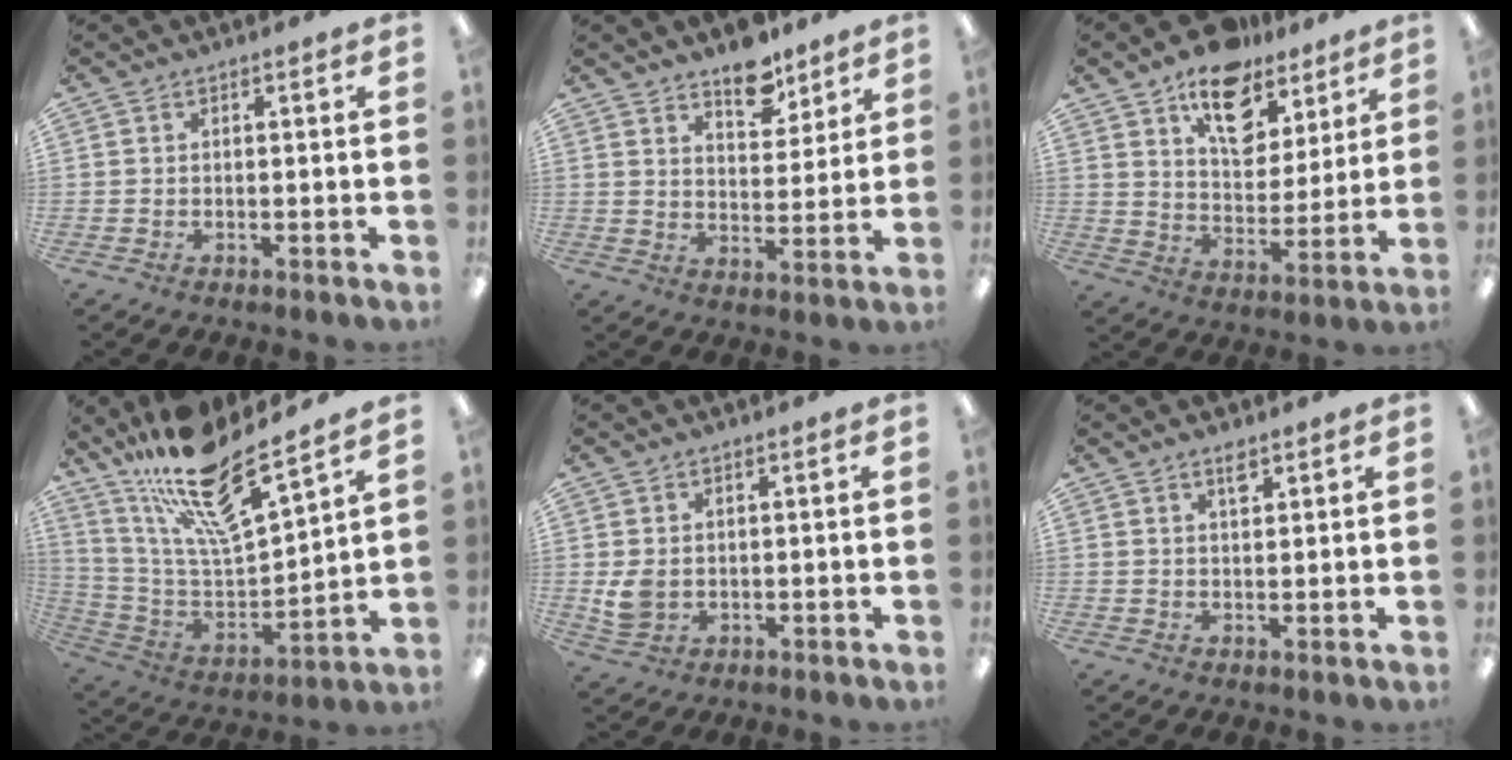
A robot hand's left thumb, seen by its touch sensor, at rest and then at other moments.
{"total": 9.4, "force": [7.4, 4.6, 3.6], "torque": [-0.030, -0.047, 0.128]}
{"total": 15.3, "force": [9.9, 9.1, 7.2], "torque": [-0.096, -0.056, 0.177]}
{"total": 20.3, "force": [16.1, 4.5, 11.5], "torque": [-0.212, -0.115, 0.273]}
{"total": 4.5, "force": [0.6, 3.5, 2.8], "torque": [-0.050, -0.005, 0.009]}
{"total": 2.9, "force": [2.1, 1.1, 1.7], "torque": [-0.022, -0.005, 0.034]}